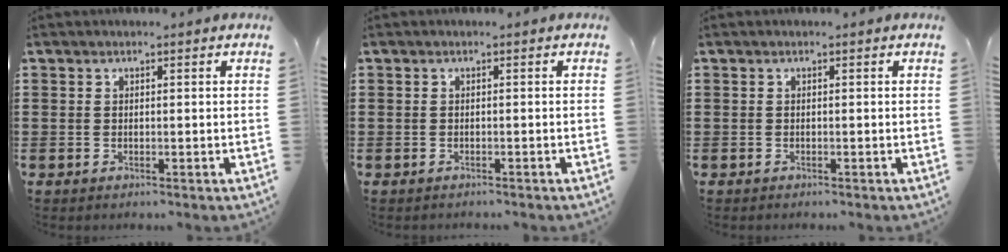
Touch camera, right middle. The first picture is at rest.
{"total": 0.7, "force": [-0.6, 0.4, -0.2], "torque": [0.002, 0.004, -0.015]}
{"total": 0.0}